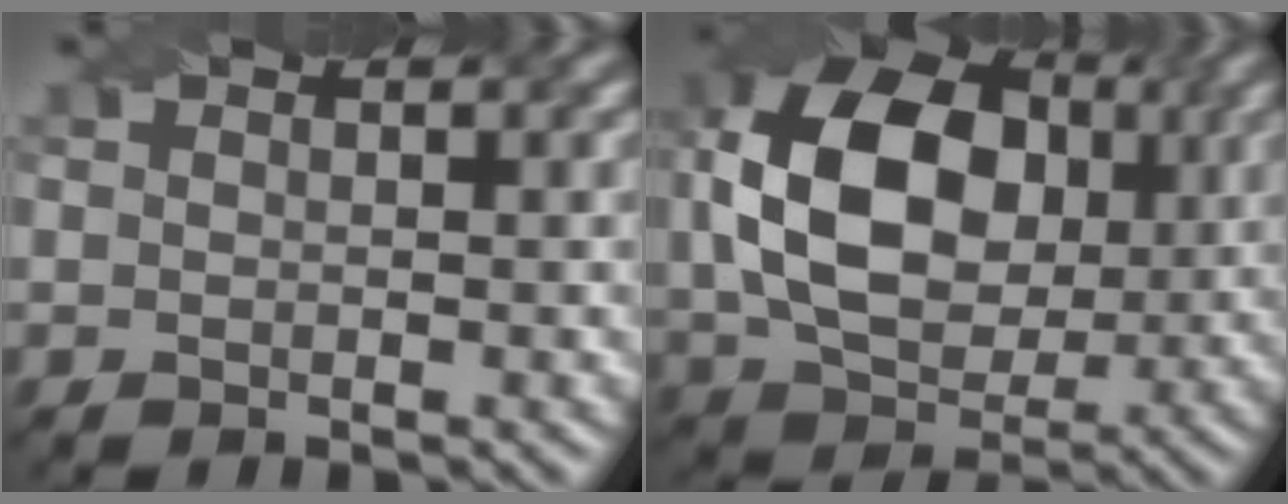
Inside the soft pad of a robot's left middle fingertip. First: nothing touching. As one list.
[{"total": 13.3, "force": [1.5, 9.4, 9.3], "torque": [-0.196, 0.002, 0.033]}]